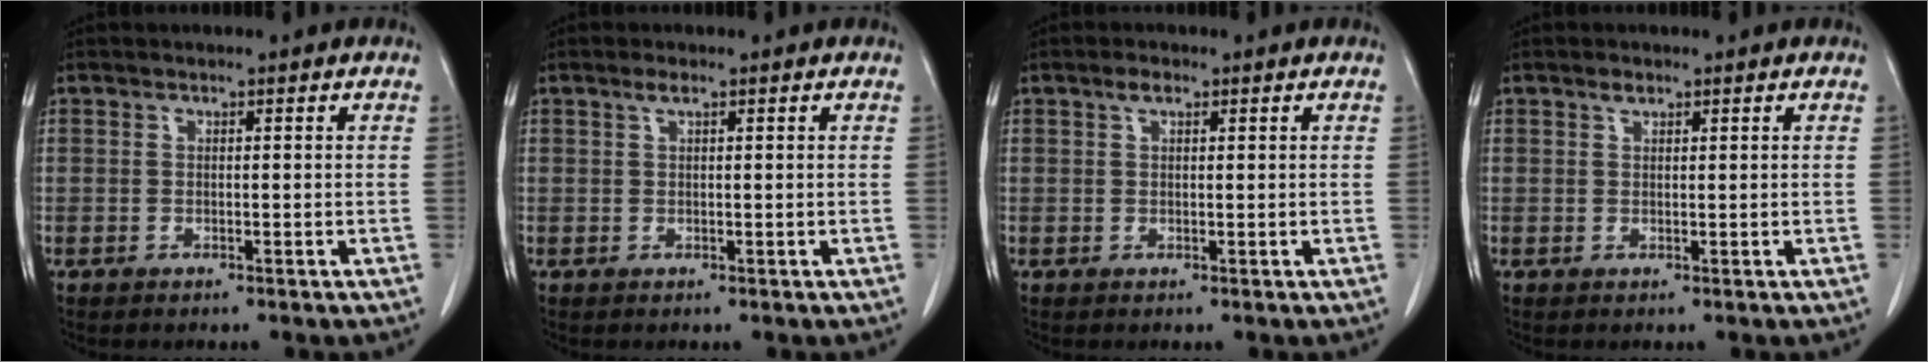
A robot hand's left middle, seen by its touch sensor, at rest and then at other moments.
{"total": 1.1, "force": [0.7, 0.0, 0.9], "torque": [-0.020, 0.003, 0.014]}
{"total": 1.5, "force": [0.9, 0.5, 1.0], "torque": [-0.021, 0.005, 0.016]}
{"total": 1.1, "force": [0.8, 0.4, 0.6], "torque": [-0.014, -0.001, 0.016]}